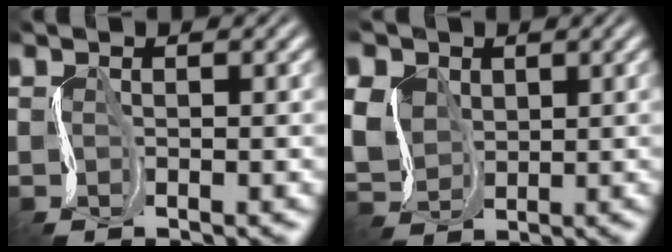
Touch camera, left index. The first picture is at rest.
{"total": 5.2, "force": [2.4, 4.5, 1.2], "torque": [-0.069, 0.033, 0.032]}